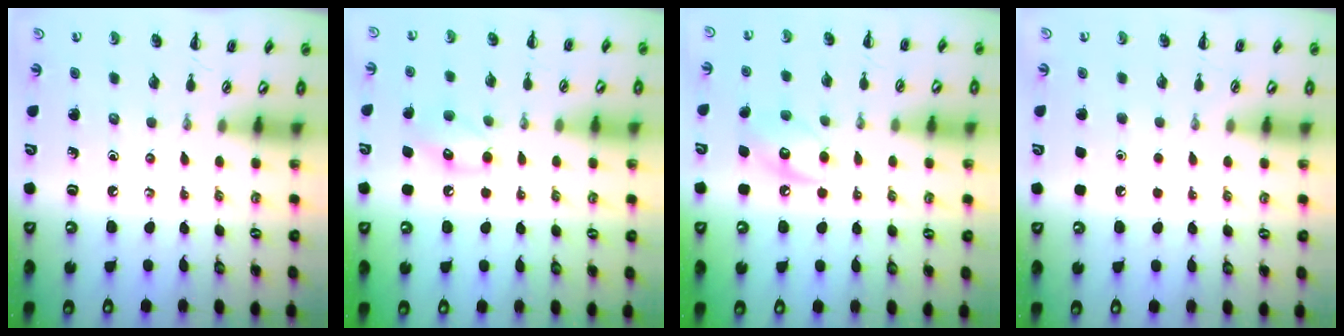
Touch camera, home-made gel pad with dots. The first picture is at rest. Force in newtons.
{"total": 8.8, "press": 8.8, "slide": 1.2}
{"total": 9.6, "press": 9.5, "slide": 0.9}
{"total": 1.6, "press": 1.6, "slide": 0.1}